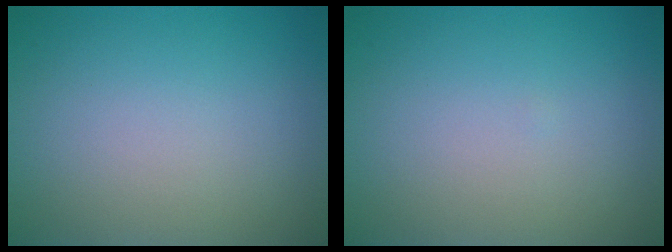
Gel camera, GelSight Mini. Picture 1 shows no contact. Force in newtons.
{"total": 0.0}